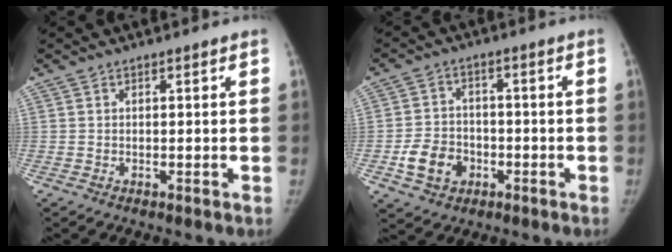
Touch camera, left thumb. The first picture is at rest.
{"total": 8.1, "force": [-3.0, 6.4, 3.9], "torque": [-0.052, 0.018, -0.049]}